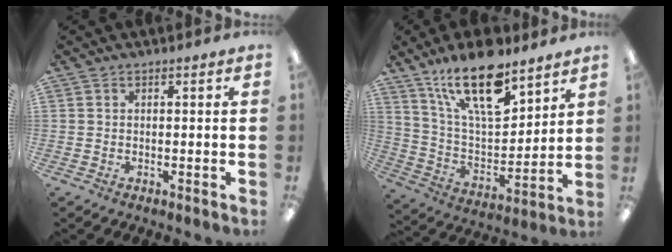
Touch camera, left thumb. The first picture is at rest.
{"total": 21.1, "force": [14.0, 8.2, 13.6], "torque": [-0.235, -0.081, 0.239]}